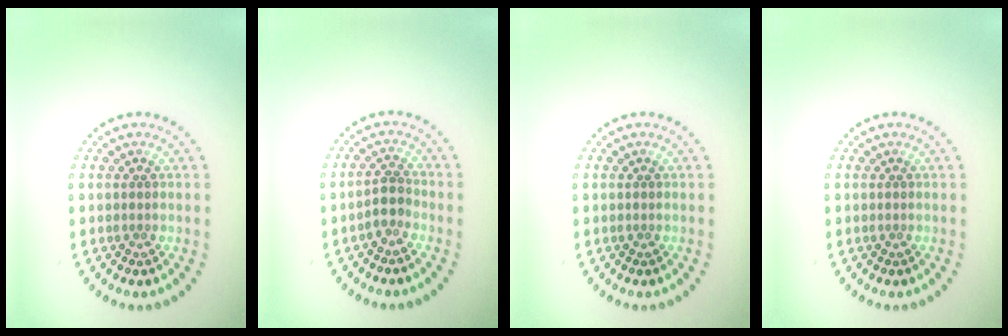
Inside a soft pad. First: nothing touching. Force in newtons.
{"total": 1.8, "press": 1.4, "slide": 1.1}
{"total": 0.0}
{"total": 0.0}